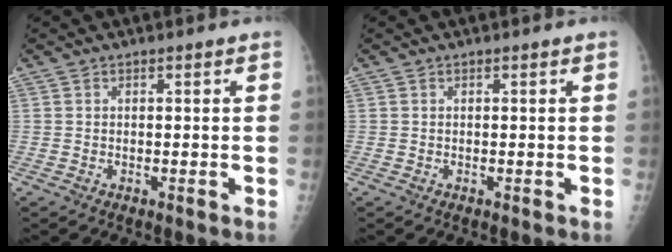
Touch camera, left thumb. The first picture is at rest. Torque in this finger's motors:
{"motor_torque": [0.00, 0.00, -0.05, -0.05, 0.00]}